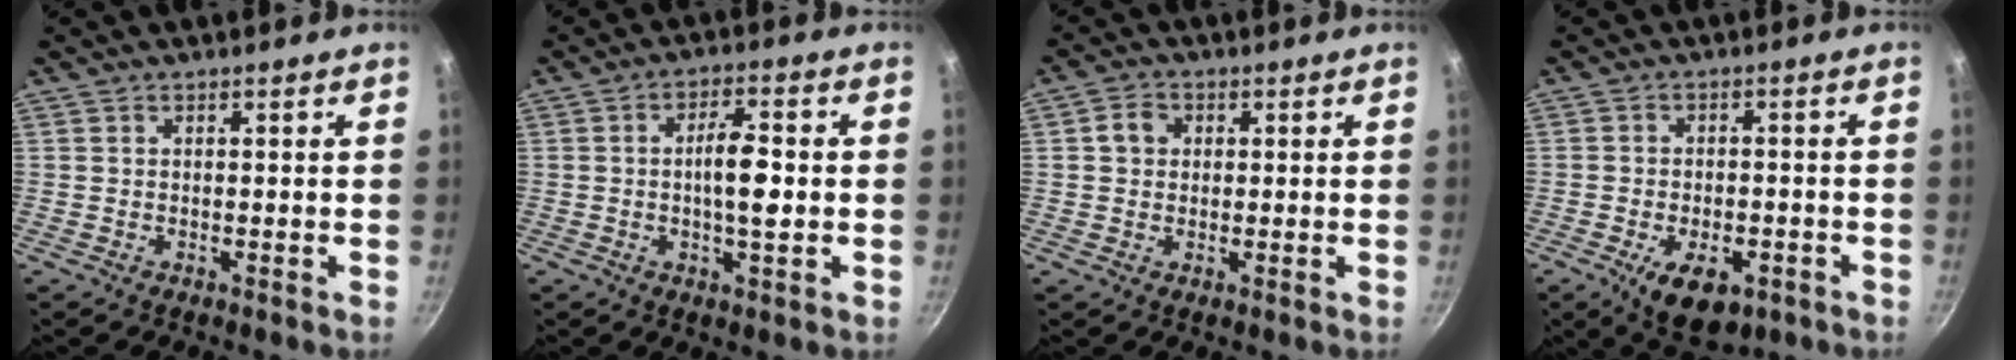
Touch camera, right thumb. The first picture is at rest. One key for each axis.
{"total": 7.4, "fx": -0.3, "fy": 2.4, "fz": 7.0, "tx": -0.112, "ty": 0.011, "tz": -0.009}
{"total": 3.9, "fx": 0.7, "fy": 3.3, "fz": 1.8, "tx": -0.014, "ty": 0.009, "tz": 0.006}
{"total": 10.0, "fx": -4.4, "fy": 5.5, "fz": 7.1, "tx": -0.092, "ty": 0.010, "tz": -0.056}